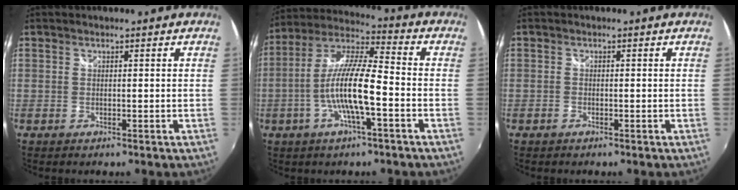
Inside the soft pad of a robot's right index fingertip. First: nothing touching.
{"total": 12.6, "force": [-3.7, 1.9, 11.9], "torque": [-0.235, 0.004, -0.072]}
{"total": 0.9, "force": [-0.7, 0.5, 0.1], "torque": [-0.003, 0.000, -0.013]}